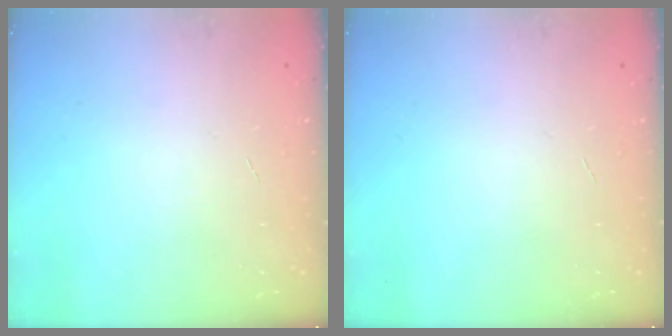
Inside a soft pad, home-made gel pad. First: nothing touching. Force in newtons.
{"total": 0.0}